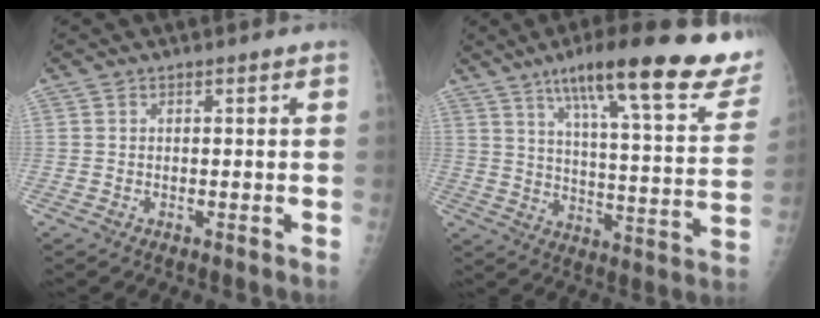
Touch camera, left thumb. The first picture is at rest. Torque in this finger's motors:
{"motor_torque": [0.40, -0.01, 0.89, -0.56, 0.09]}